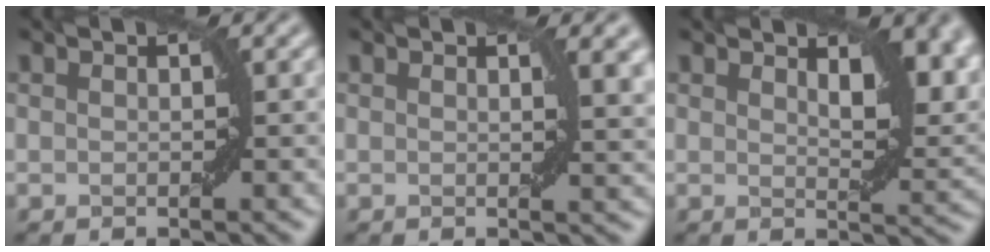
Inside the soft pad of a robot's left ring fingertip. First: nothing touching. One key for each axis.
{"total": 2.6, "fx": 1.0, "fy": 0.6, "fz": 2.4, "tx": -0.022, "ty": -0.002, "tz": 0.016}
{"total": 5.6, "fx": 2.8, "fy": 2.3, "fz": 4.3, "tx": -0.060, "ty": -0.004, "tz": 0.044}